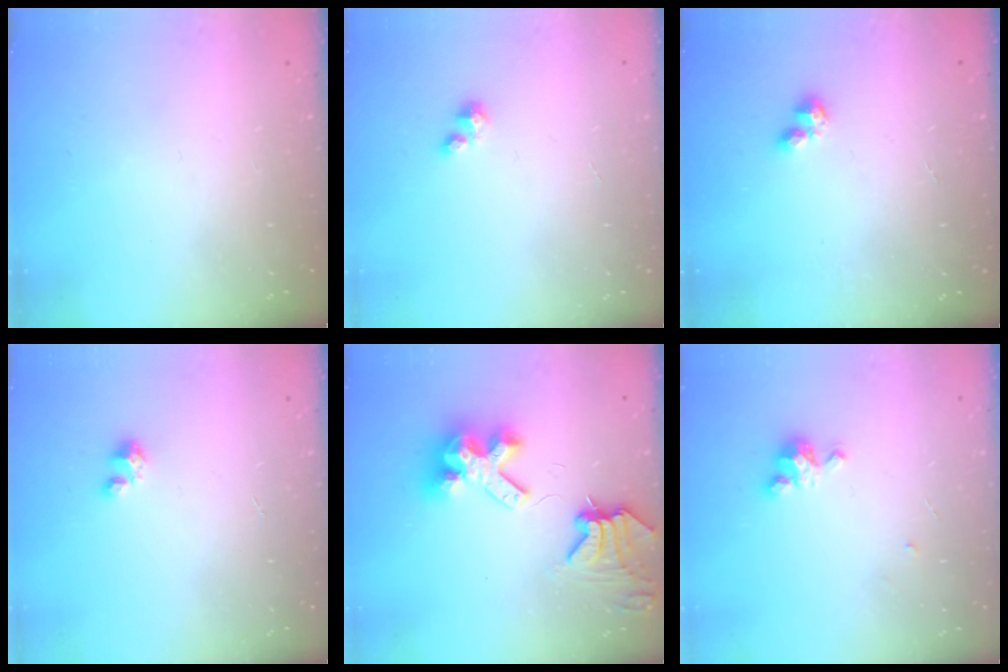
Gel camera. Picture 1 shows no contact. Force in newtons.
{"total": 1.7, "press": 1.7, "slide": 0.4}
{"total": 1.0, "press": 1.0, "slide": 0.1}
{"total": 1.8, "press": 1.8, "slide": 0.1}
{"total": 11.6, "press": 11.5, "slide": 0.9}
{"total": 4.2, "press": 4.2, "slide": 0.2}